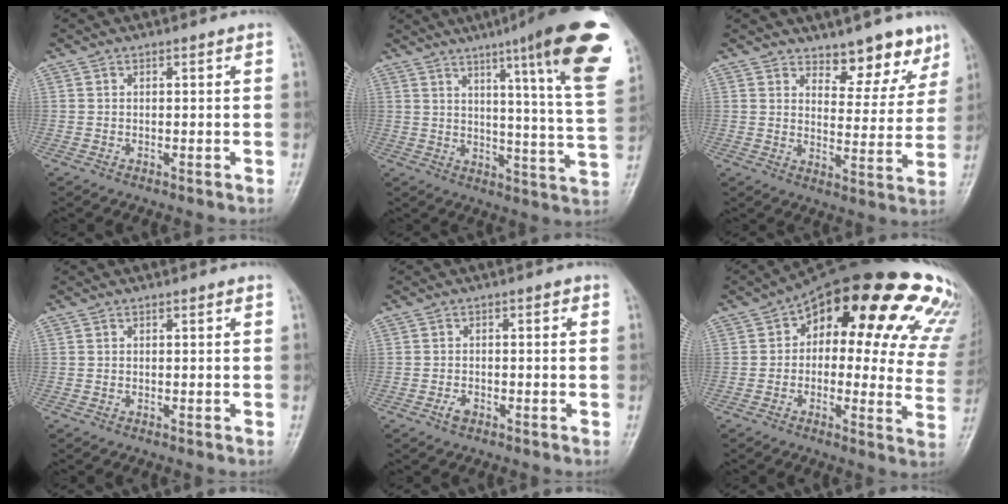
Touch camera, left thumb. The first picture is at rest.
{"total": 22.3, "force": [12.5, 1.9, 18.4], "torque": [-0.229, -0.052, 0.157]}
{"total": 8.5, "force": [6.7, 3.8, 3.6], "torque": [-0.003, -0.049, 0.094]}
{"total": 0.0}
{"total": 2.1, "force": [-1.0, 1.3, 1.3], "torque": [-0.020, 0.006, -0.022]}
{"total": 25.4, "force": [11.9, 12.0, 19.0], "torque": [-0.205, 0.018, 0.137]}